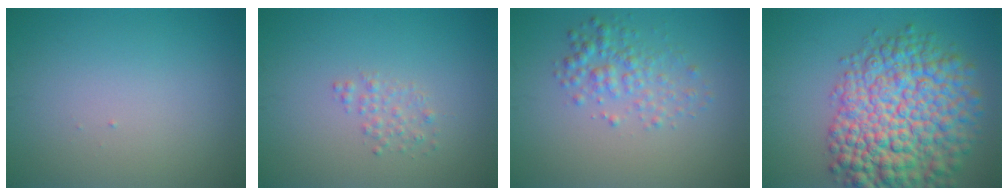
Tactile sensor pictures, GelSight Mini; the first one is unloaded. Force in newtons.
{"total": 1.3, "press": 1.3, "slide": 0.0}
{"total": 2.8, "press": 2.8, "slide": 0.0}
{"total": 12.1, "press": 12.1, "slide": 0.4}